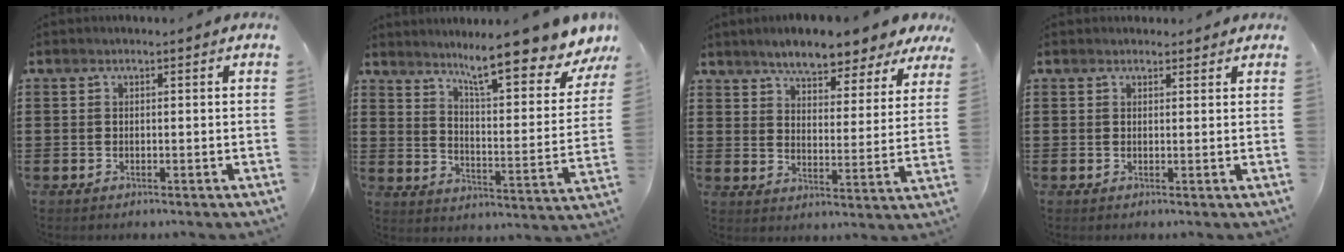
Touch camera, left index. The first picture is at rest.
{"total": 11.6, "force": [9.5, 0.8, 6.7], "torque": [-0.128, -0.056, 0.156]}
{"total": 6.1, "force": [5.7, 1.0, 1.9], "torque": [-0.056, -0.028, 0.098]}
{"total": 1.3, "force": [1.1, 0.6, 0.1], "torque": [-0.005, 0.005, 0.021]}